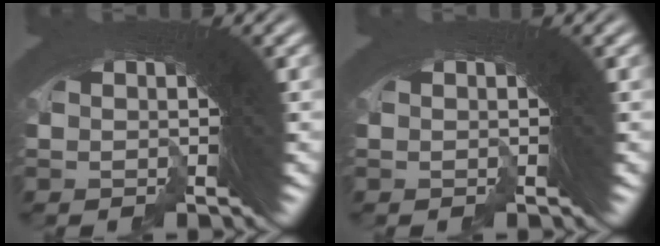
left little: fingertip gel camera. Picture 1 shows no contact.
{"total": 0.0}